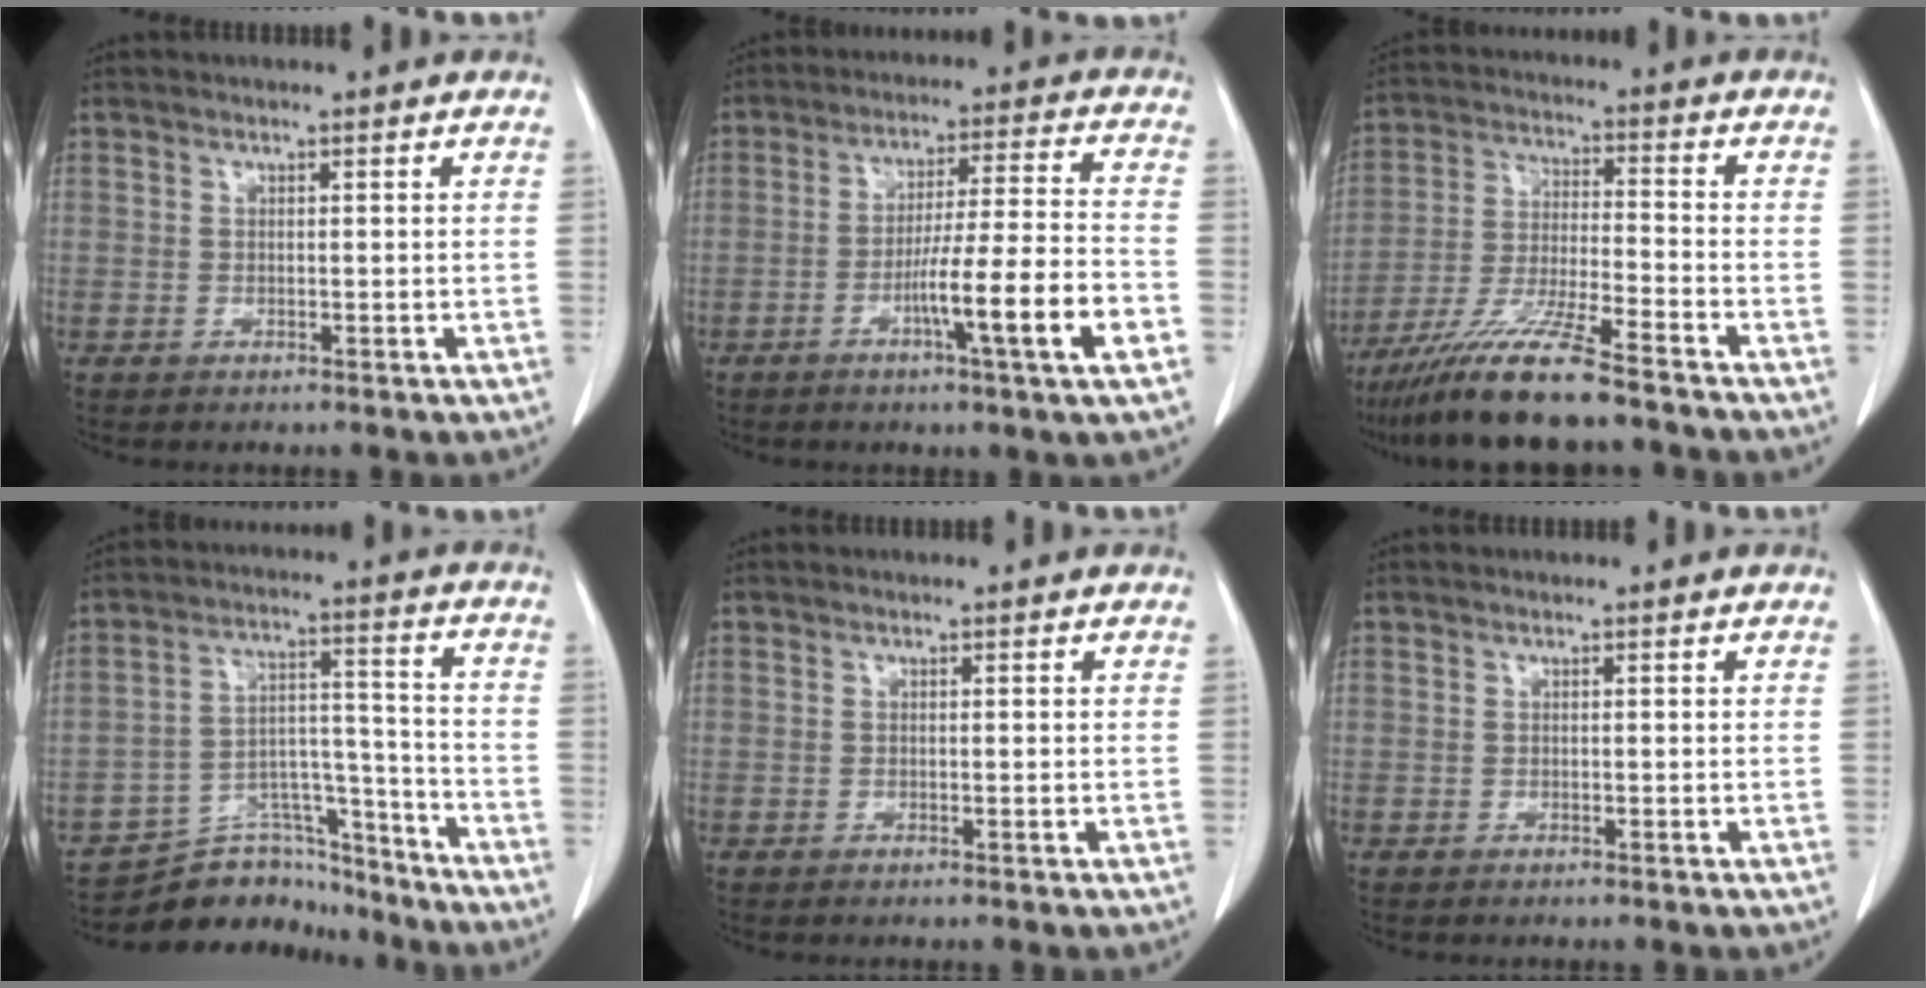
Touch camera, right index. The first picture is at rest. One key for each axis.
{"total": 12.5, "fx": -4.7, "fy": -0.8, "fz": 11.6, "tx": -0.190, "ty": -0.004, "tz": -0.079}
{"total": 12.3, "fx": -9.8, "fy": 0.0, "fz": 7.6, "tx": -0.143, "ty": -0.028, "tz": -0.177}
{"total": 13.0, "fx": -12.1, "fy": 4.5, "fz": 1.2, "tx": -0.009, "ty": 0.059, "tz": -0.193}
{"total": 0.0}
{"total": 0.0}